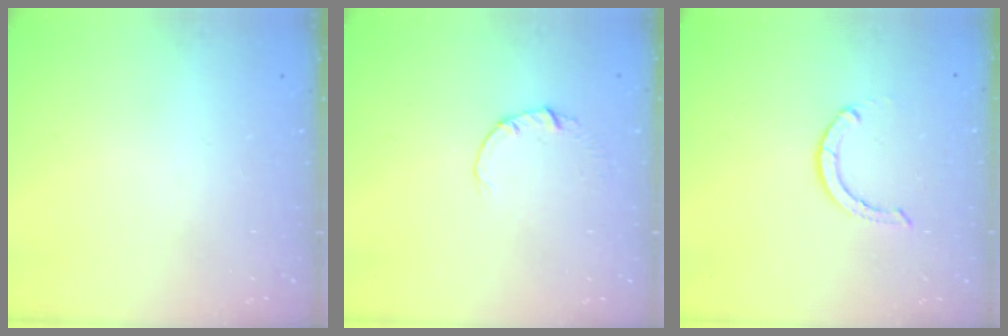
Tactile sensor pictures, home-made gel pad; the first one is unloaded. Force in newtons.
{"total": 0.5, "press": 0.5, "slide": 0.1}
{"total": 2.9, "press": 2.9, "slide": 0.1}